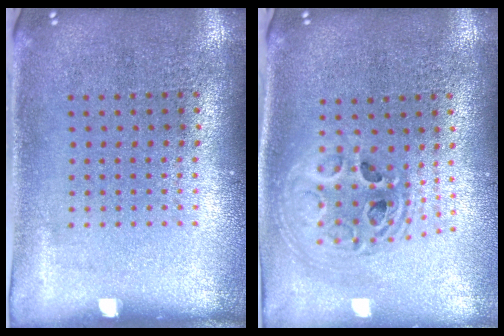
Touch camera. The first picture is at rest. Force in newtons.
{"total": 2.1, "press": 1.7, "slide": 1.2}